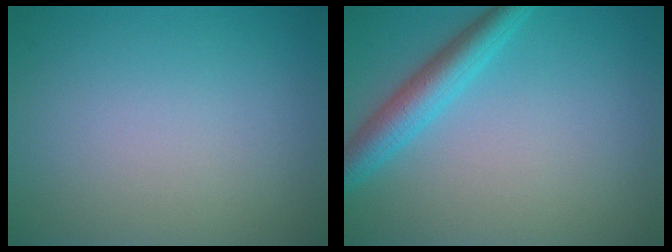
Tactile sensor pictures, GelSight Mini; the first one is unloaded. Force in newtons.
{"total": 3.9, "press": 3.9, "slide": 0.2}